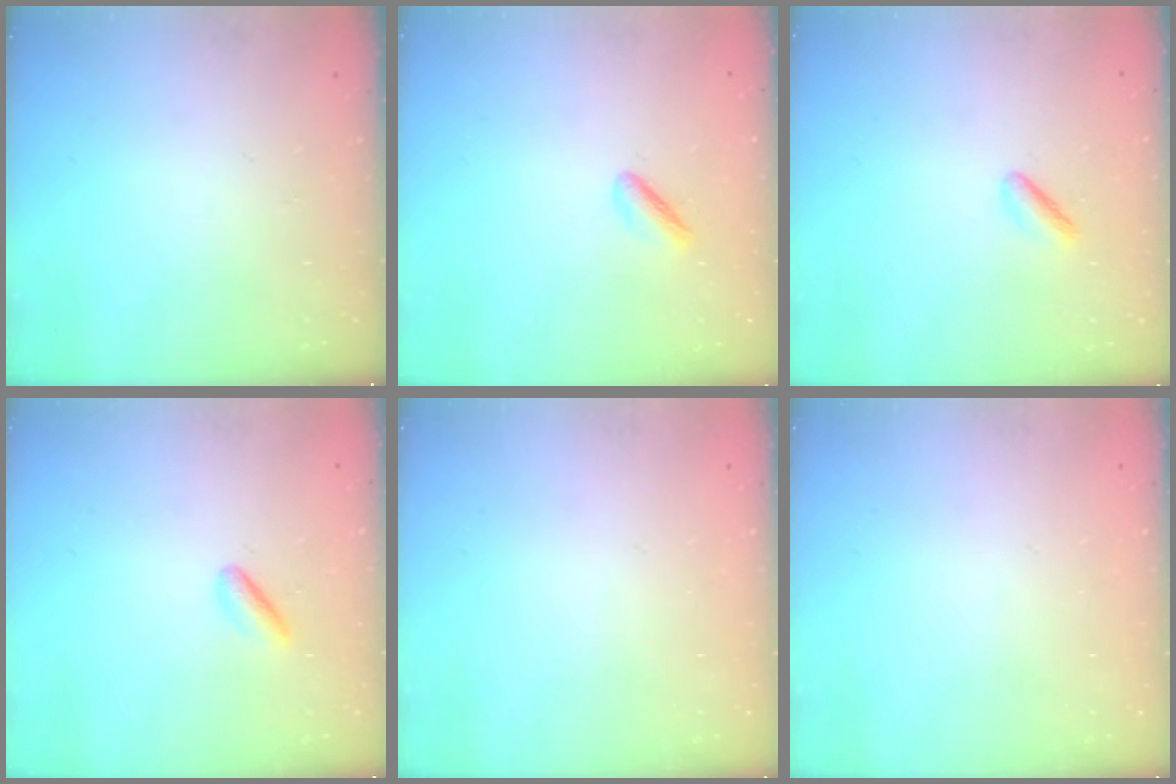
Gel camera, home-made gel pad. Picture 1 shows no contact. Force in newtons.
{"total": 1.7, "press": 1.4, "slide": 1.0}
{"total": 2.1, "press": 2.0, "slide": 0.6}
{"total": 3.7, "press": 3.4, "slide": 1.4}
{"total": 2.0, "press": 2.0, "slide": 0.1}
{"total": 2.0, "press": 2.0, "slide": 0.1}